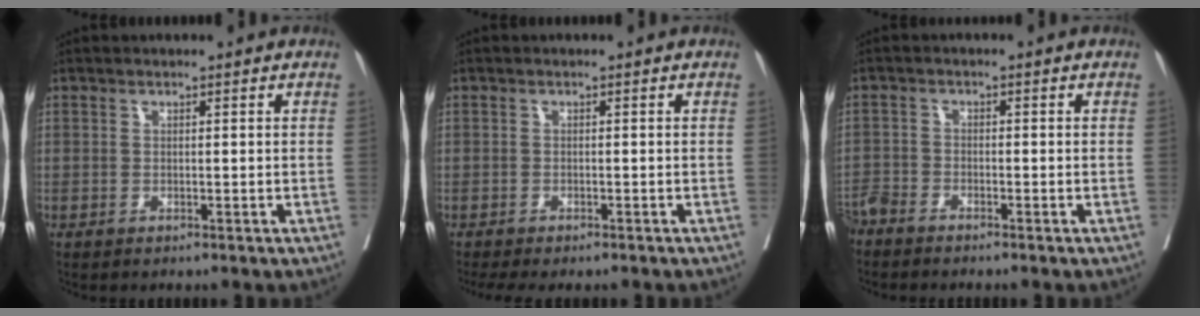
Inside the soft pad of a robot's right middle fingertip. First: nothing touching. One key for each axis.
{"total": 5.0, "fx": -4.2, "fy": 1.5, "fz": 2.1, "tx": -0.021, "ty": -0.008, "tz": -0.064}
{"total": 3.1, "fx": -3.0, "fy": 0.3, "fz": 0.6, "tx": -0.005, "ty": -0.009, "tz": -0.063}